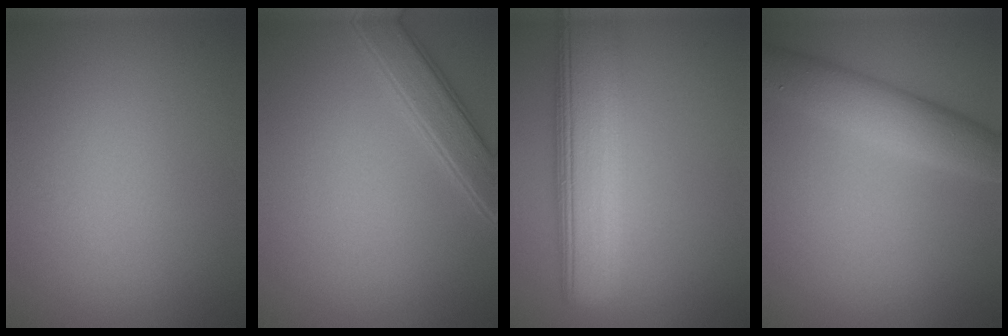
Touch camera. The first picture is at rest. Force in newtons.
{"total": 3.1, "press": 3.1, "slide": 0.1}
{"total": 9.2, "press": 9.1, "slide": 0.7}
{"total": 4.0, "press": 4.0, "slide": 0.2}